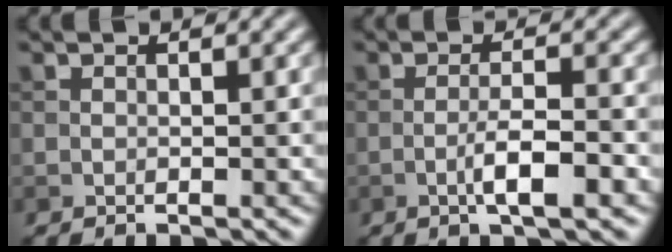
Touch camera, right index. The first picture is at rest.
{"total": 3.6, "force": [-1.4, 0.6, 3.3], "torque": [-0.059, 0.005, -0.027]}